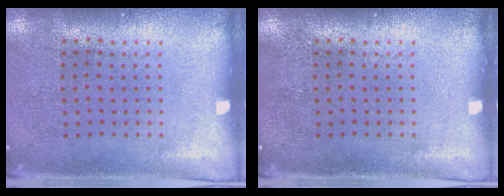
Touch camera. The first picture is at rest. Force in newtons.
{"total": 0.0}